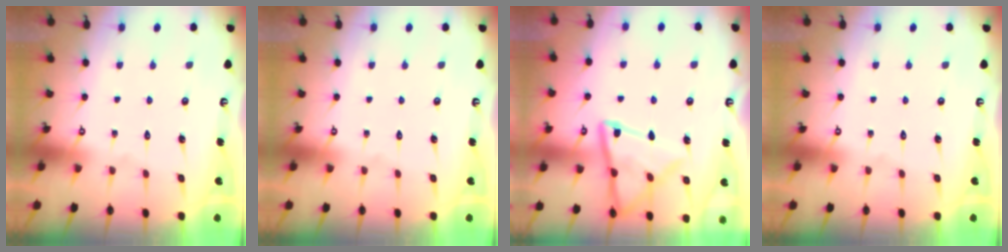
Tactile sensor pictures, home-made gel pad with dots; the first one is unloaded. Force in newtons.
{"total": 0.0}
{"total": 14.4, "press": 14.3, "slide": 1.3}
{"total": 0.0}